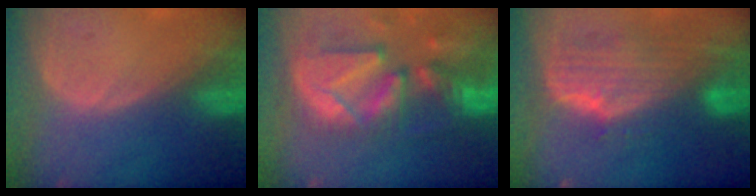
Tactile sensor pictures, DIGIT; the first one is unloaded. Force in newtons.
{"total": 13.3, "press": 11.4, "slide": 6.8}
{"total": 9.9, "press": 8.8, "slide": 4.5}